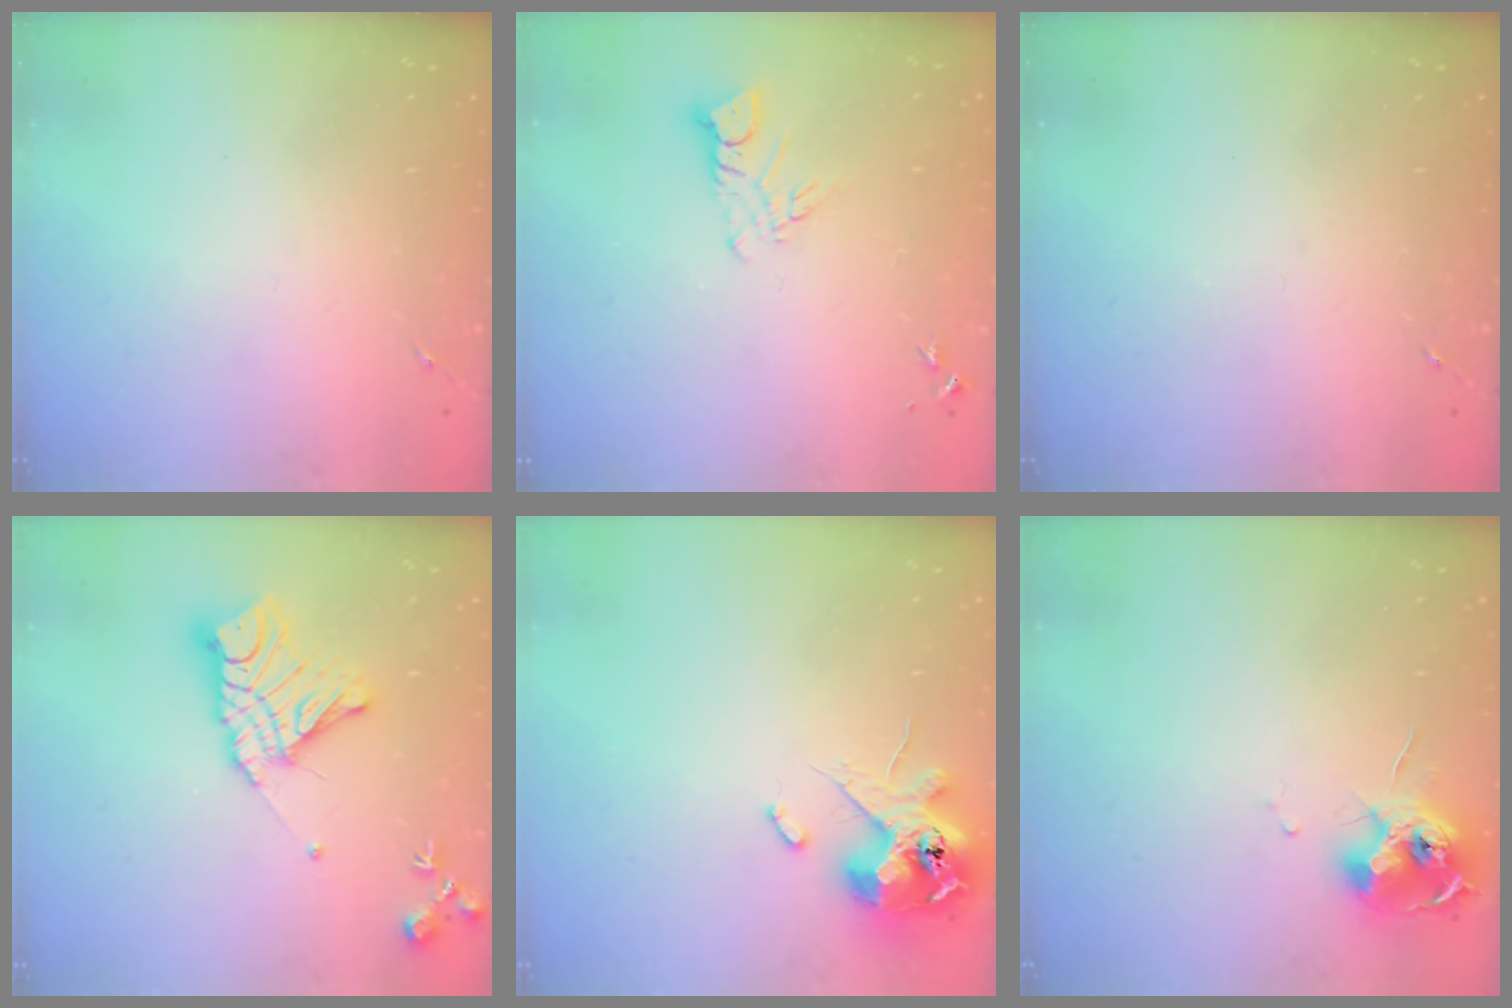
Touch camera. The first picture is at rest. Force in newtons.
{"total": 6.1, "press": 6.0, "slide": 0.6}
{"total": 0.0}
{"total": 15.8, "press": 15.7, "slide": 1.4}
{"total": 12.7, "press": 12.5, "slide": 2.1}
{"total": 11.5, "press": 11.4, "slide": 0.6}